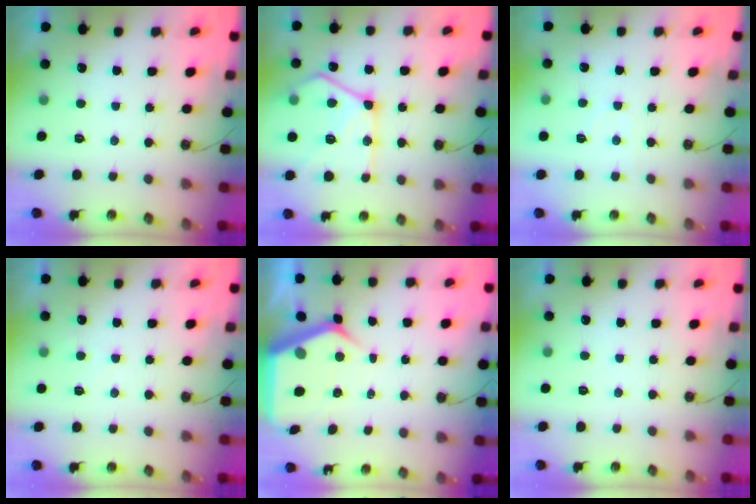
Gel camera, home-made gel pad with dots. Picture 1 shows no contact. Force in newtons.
{"total": 18.7, "press": 18.6, "slide": 1.6}
{"total": 3.7, "press": 3.7, "slide": 0.5}
{"total": 3.1, "press": 3.1, "slide": 0.3}
{"total": 8.1, "press": 8.0, "slide": 0.9}
{"total": 0.0}